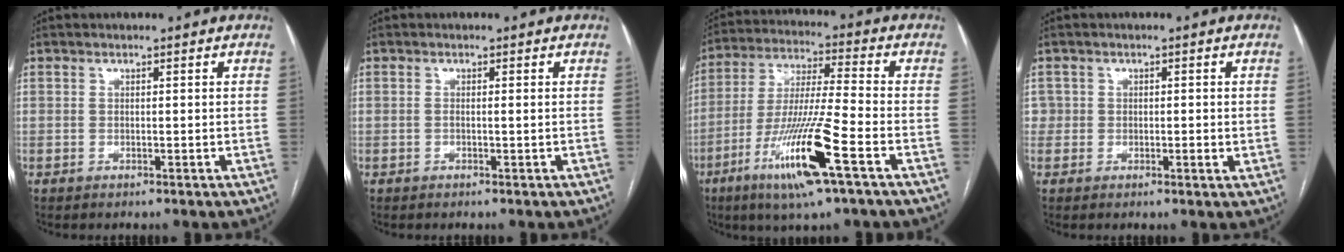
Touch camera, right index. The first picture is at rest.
{"total": 0.8, "force": [-0.1, -0.1, 0.8], "torque": [-0.017, -0.001, -0.002]}
{"total": 15.5, "force": [-7.0, 0.1, 13.8], "torque": [-0.278, -0.023, -0.130]}
{"total": 3.0, "force": [0.0, 2.4, 1.8], "torque": [-0.024, 0.008, -0.002]}